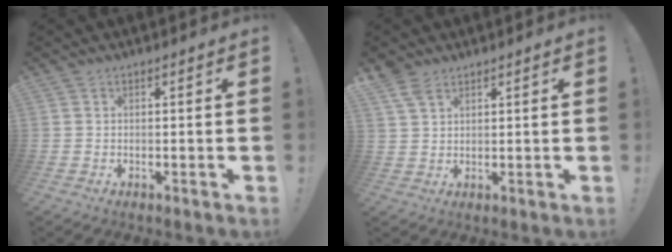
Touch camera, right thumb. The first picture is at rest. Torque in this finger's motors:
{"motor_torque": [0.18, 0.63, 0.82, 0.81, 0.15]}